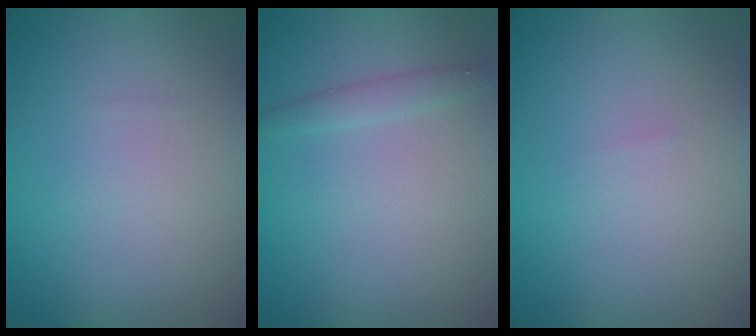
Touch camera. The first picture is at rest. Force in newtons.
{"total": 1.3, "press": 1.3, "slide": 0.1}
{"total": 0.0}